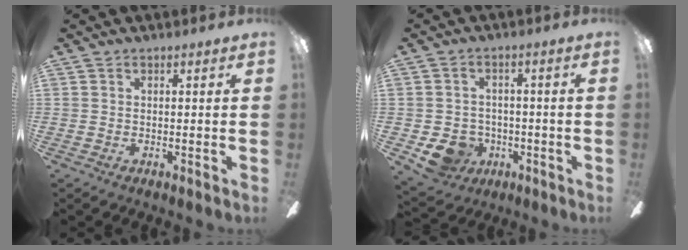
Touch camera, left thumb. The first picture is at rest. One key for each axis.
{"total": 7.8, "fx": -3.2, "fy": 6.6, "fz": 2.6, "tx": -0.079, "ty": 0.023, "tz": -0.054}